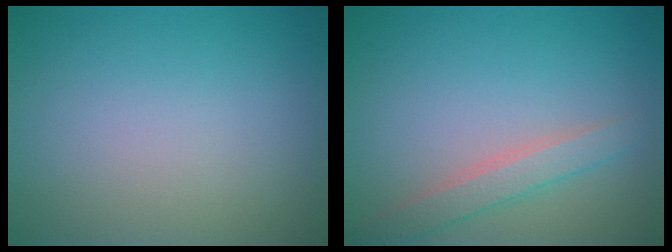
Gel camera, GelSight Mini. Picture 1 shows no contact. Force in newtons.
{"total": 2.3, "press": 2.3, "slide": 0.1}